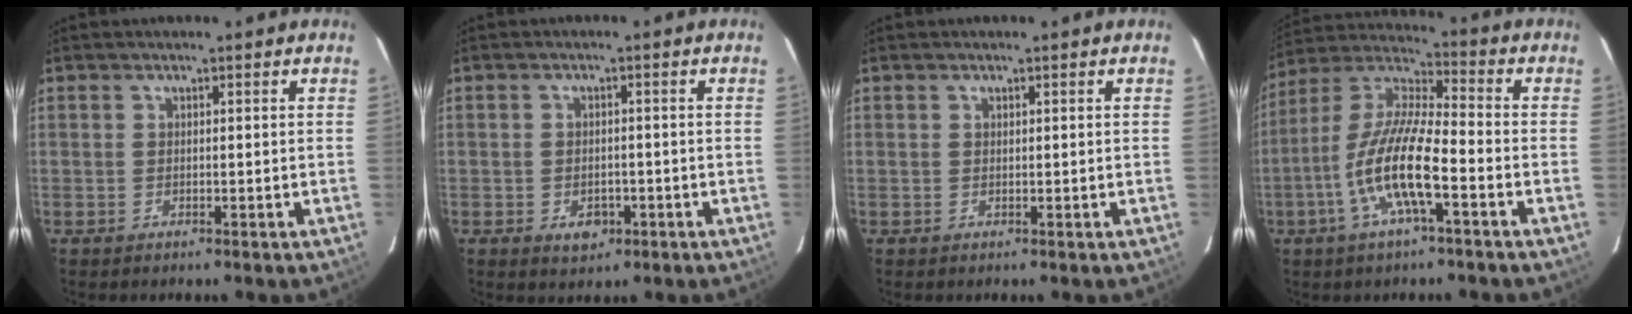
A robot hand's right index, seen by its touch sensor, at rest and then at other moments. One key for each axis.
{"total": 4.0, "fx": -1.5, "fy": 3.0, "fz": 2.2, "tx": -0.043, "ty": -0.002, "tz": -0.014}
{"total": 0.0}
{"total": 13.8, "fx": -5.2, "fy": 2.7, "fz": 12.5, "tx": -0.252, "ty": -0.004, "tz": -0.105}